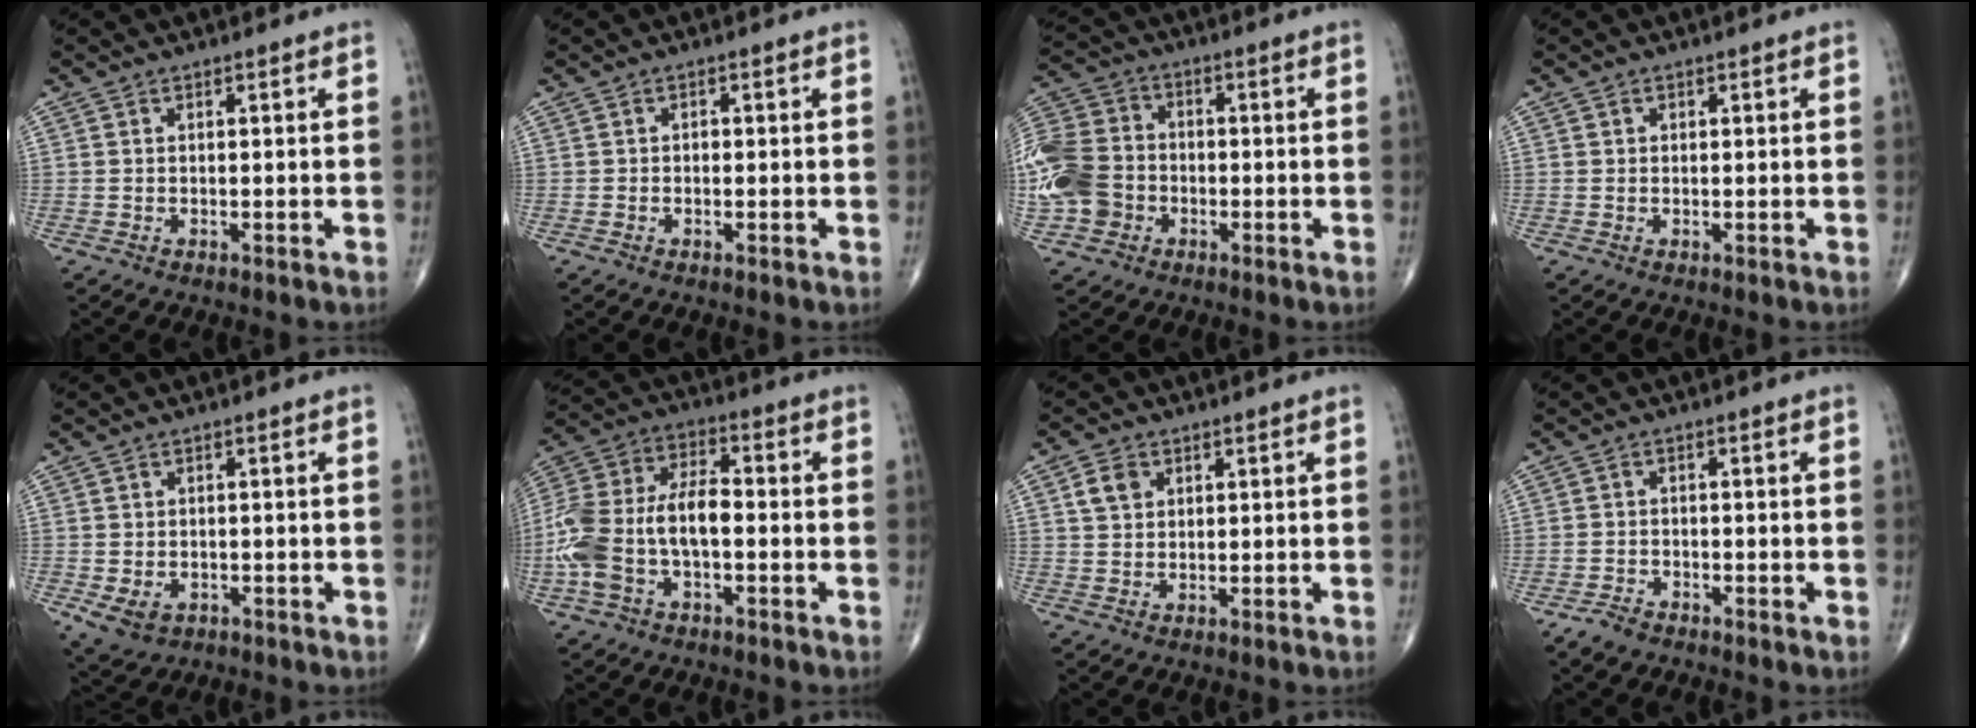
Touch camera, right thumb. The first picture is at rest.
{"total": 0.6, "force": [-0.1, 0.4, 0.3], "torque": [-0.002, 0.002, -0.004]}
{"total": 14.5, "force": [-3.0, 11.9, 7.7], "torque": [-0.175, 0.023, -0.058]}
{"total": 0.6, "force": [0.2, 0.5, 0.2], "torque": [0.005, 0.001, 0.001]}
{"total": 5.0, "force": [-1.7, 3.8, 2.8], "torque": [-0.045, 0.001, -0.016]}
{"total": 16.1, "force": [-2.9, 8.6, 13.3], "torque": [-0.289, 0.039, -0.056]}
{"total": 3.9, "force": [1.5, 3.0, 2.0], "torque": [-0.025, -0.001, 0.028]}
{"total": 2.6, "force": [-2.1, 1.2, 1.0], "torque": [-0.020, 0.003, -0.039]}